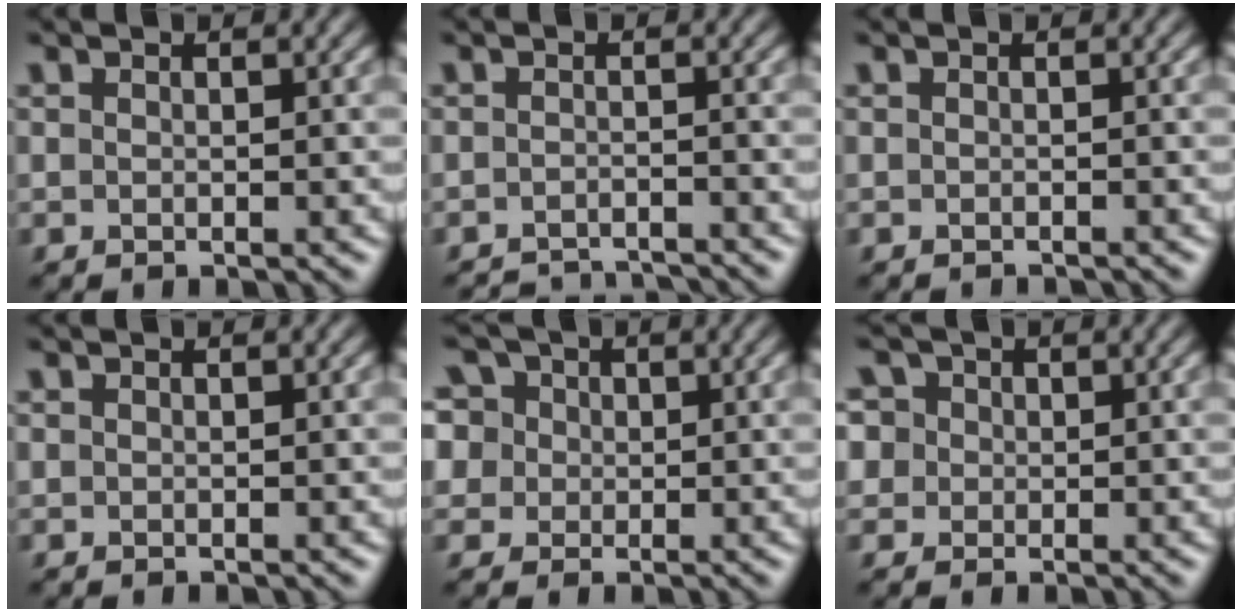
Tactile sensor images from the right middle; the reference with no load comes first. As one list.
[{"total": 4.5, "force": [-4.4, 0.5, 0.8], "torque": [-0.011, -0.002, -0.066]}, {"total": 1.2, "force": [-1.2, 0.1, 0.3], "torque": [0.005, -0.004, -0.019]}, {"total": 0.0}, {"total": 9.7, "force": [4.3, 7.3, 4.7], "torque": [-0.087, 0.040, 0.035]}, {"total": 6.0, "force": [2.5, 4.8, 2.5], "torque": [-0.052, 0.027, 0.014]}]